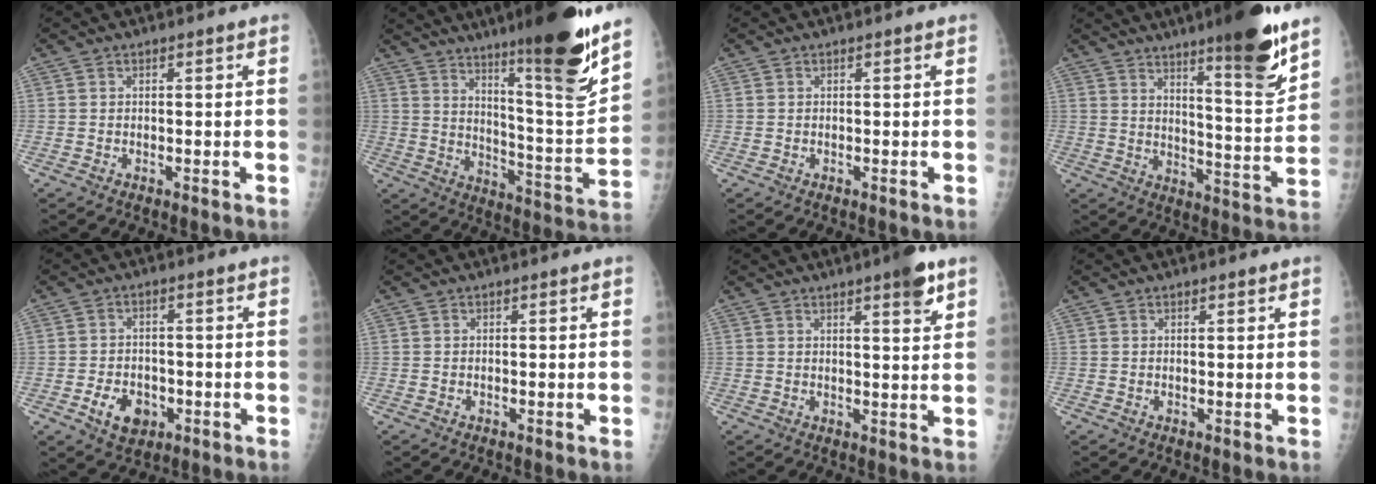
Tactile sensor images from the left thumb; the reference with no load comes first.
{"total": 20.5, "force": [13.9, 1.9, 14.9], "torque": [-0.193, -0.087, 0.221]}
{"total": 0.0}
{"total": 15.8, "force": [10.6, 2.1, 11.6], "torque": [-0.146, -0.075, 0.162]}
{"total": 6.4, "force": [-2.4, 4.6, 3.7], "torque": [-0.047, 0.011, -0.034]}
{"total": 0.0}
{"total": 5.6, "force": [3.4, 1.0, 4.3], "torque": [-0.053, -0.017, 0.043]}
{"total": 0.6, "force": [0.5, 0.2, 0.4], "torque": [-0.006, -0.002, 0.008]}